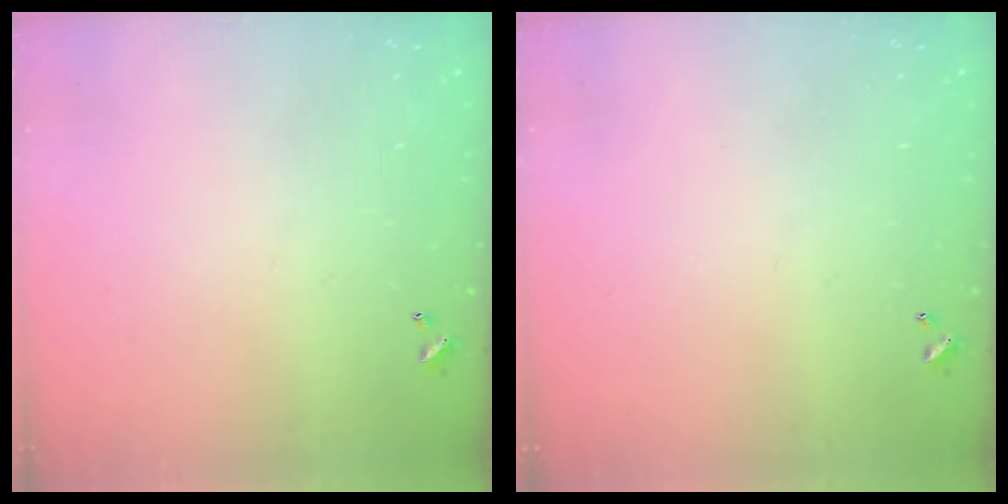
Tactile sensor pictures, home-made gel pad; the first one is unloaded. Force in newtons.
{"total": 0.0}